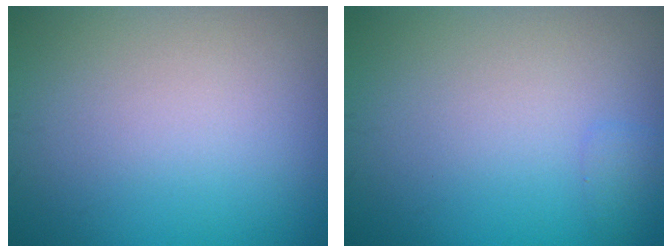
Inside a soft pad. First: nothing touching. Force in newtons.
{"total": 0.7, "press": 0.7, "slide": 0.0}